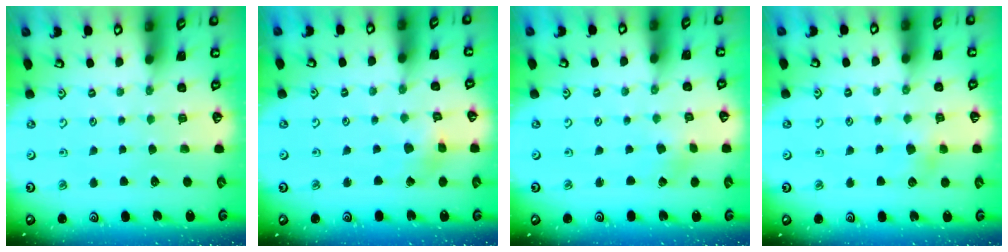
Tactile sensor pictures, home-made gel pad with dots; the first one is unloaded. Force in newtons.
{"total": 2.6, "press": 2.6, "slide": 0.1}
{"total": 0.0}
{"total": 4.6, "press": 4.5, "slide": 0.9}